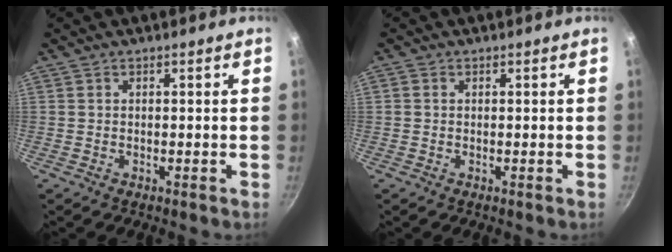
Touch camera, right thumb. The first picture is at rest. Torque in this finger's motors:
{"motor_torque": [-0.47, 0.31, -0.26, 0.15, 0.05]}